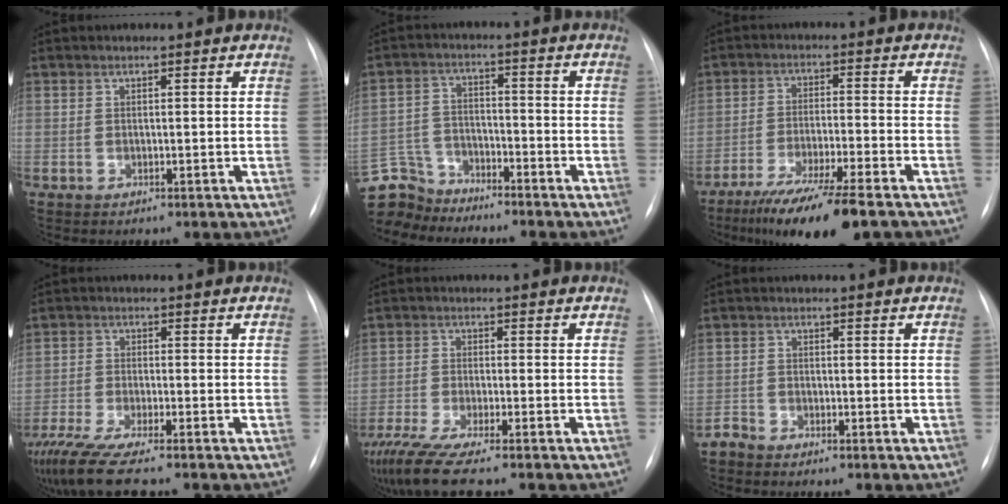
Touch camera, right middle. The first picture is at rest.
{"total": 9.2, "force": [-8.6, 3.2, -0.4], "torque": [-0.003, 0.017, -0.168]}
{"total": 12.1, "force": [-8.9, 0.1, 8.2], "torque": [-0.143, -0.038, -0.145]}
{"total": 11.1, "force": [-8.9, 0.7, 6.5], "torque": [-0.125, -0.029, -0.152]}
{"total": 10.8, "force": [-8.7, 0.5, 6.4], "torque": [-0.124, -0.028, -0.150]}
{"total": 1.6, "force": [-1.6, 0.2, -0.1], "torque": [0.005, -0.003, -0.032]}